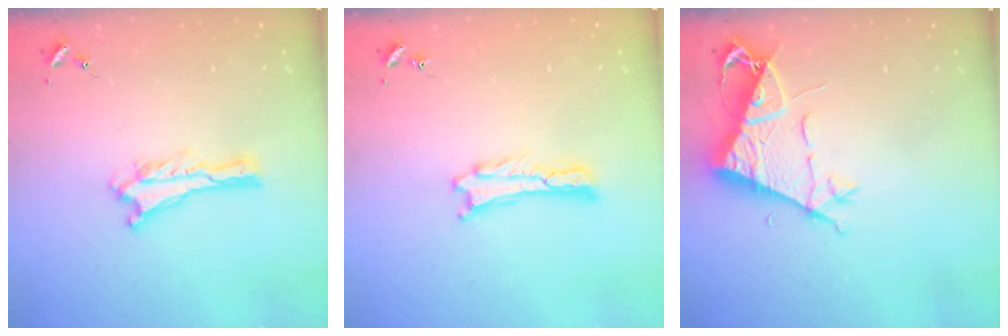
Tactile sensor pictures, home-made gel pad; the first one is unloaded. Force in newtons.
{"total": 0.0}
{"total": 7.9, "press": 7.8, "slide": 0.9}